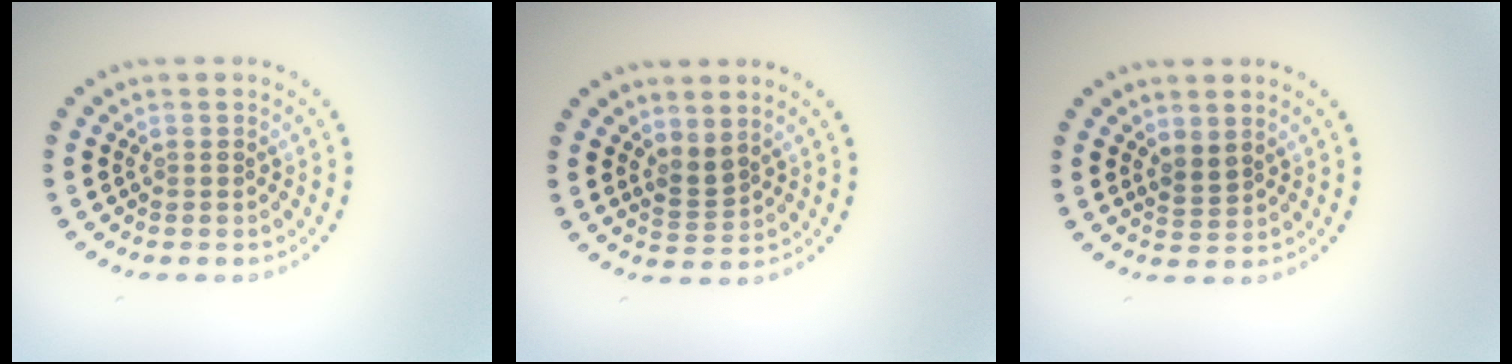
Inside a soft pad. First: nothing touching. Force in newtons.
{"total": 1.9, "press": 1.4, "slide": 1.3}
{"total": 1.4, "press": 1.2, "slide": 0.8}